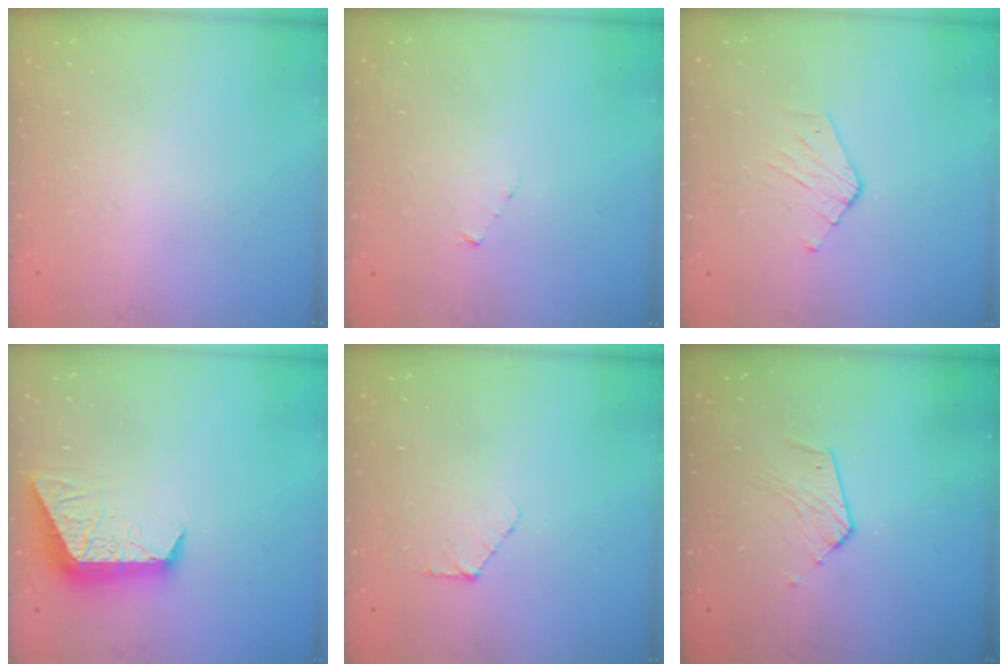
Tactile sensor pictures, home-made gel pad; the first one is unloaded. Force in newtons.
{"total": 2.7, "press": 2.7, "slide": 0.3}
{"total": 3.0, "press": 3.0, "slide": 0.3}
{"total": 10.3, "press": 10.3, "slide": 0.9}
{"total": 5.7, "press": 5.7, "slide": 0.6}
{"total": 5.1, "press": 5.1, "slide": 0.5}